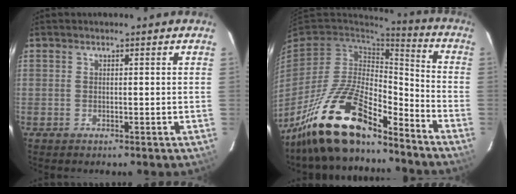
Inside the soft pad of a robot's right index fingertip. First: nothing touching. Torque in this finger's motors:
{"motor_torque": [1.08, -1.06, 1.05, 0.21]}